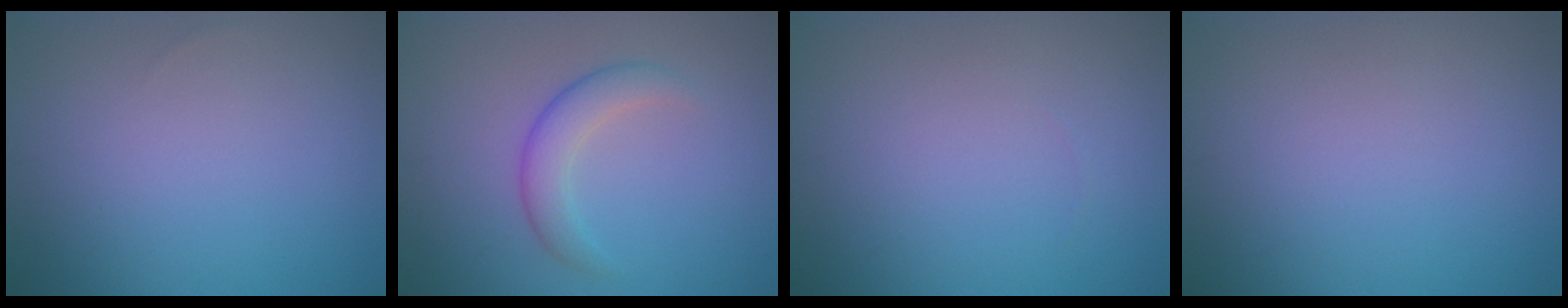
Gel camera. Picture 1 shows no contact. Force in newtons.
{"total": 2.8, "press": 2.8, "slide": 0.1}
{"total": 0.0}
{"total": 0.0}